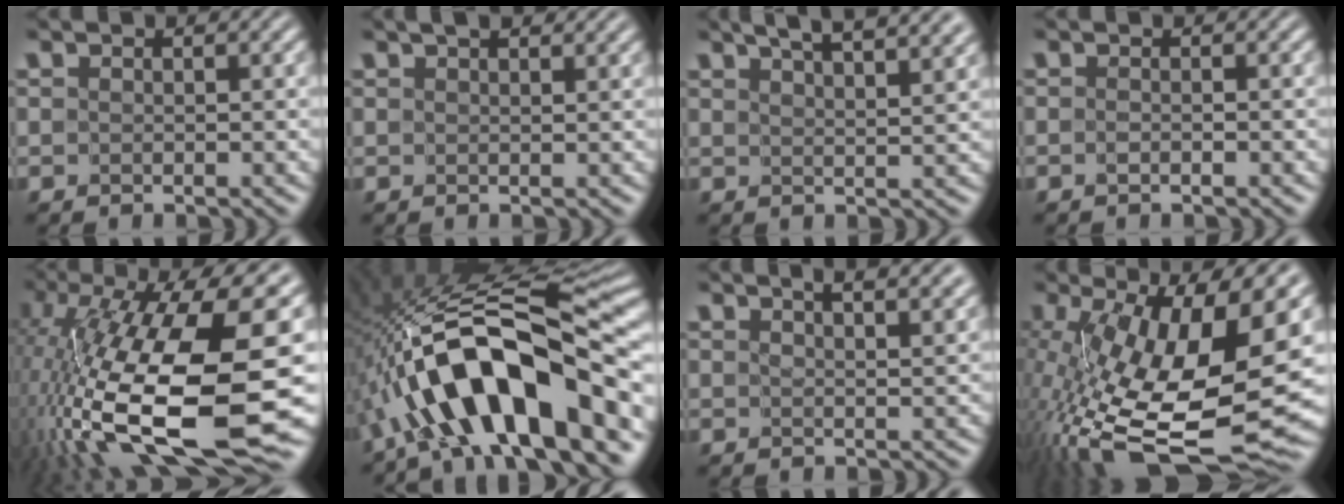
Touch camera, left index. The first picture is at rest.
{"total": 2.6, "force": [2.1, 0.6, 1.3], "torque": [-0.011, 0.005, 0.024]}
{"total": 7.9, "force": [6.1, 2.1, 4.6], "torque": [-0.033, 0.033, 0.050]}
{"total": 0.6, "force": [-0.5, -0.4, 0.0], "torque": [-0.001, -0.002, -0.008]}
{"total": 17.8, "force": [-3.6, 6.5, 16.2], "torque": [-0.304, -0.003, -0.063]}
{"total": 14.8, "force": [-5.5, 4.5, 13.0], "torque": [-0.198, 0.034, -0.092]}
{"total": 7.5, "force": [5.3, 2.6, 4.6], "torque": [-0.021, 0.035, 0.038]}
{"total": 17.0, "force": [-1.3, 6.4, 15.7], "torque": [-0.278, -0.024, -0.018]}